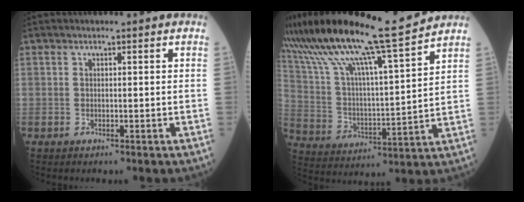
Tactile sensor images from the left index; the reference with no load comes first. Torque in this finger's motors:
{"motor_torque": [0.50, -1.63, 1.05, 0.21]}